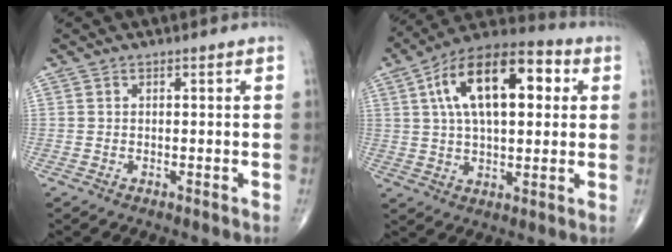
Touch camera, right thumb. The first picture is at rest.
{"total": 19.9, "force": [5.2, 9.7, 16.5], "torque": [-0.255, 0.020, 0.074]}